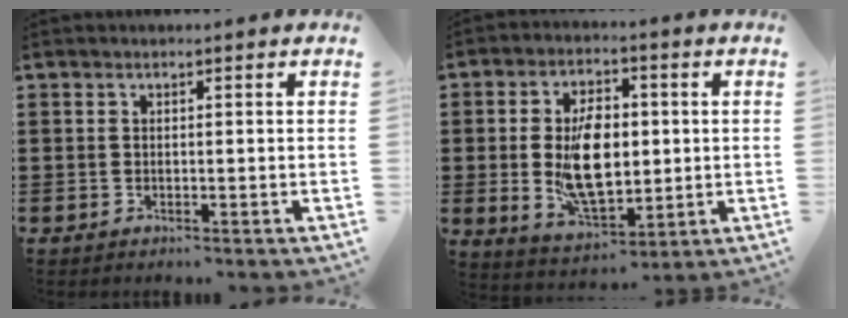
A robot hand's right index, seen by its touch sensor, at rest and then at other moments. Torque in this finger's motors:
{"motor_torque": [2.14, 0.00, 1.06, 0.21]}